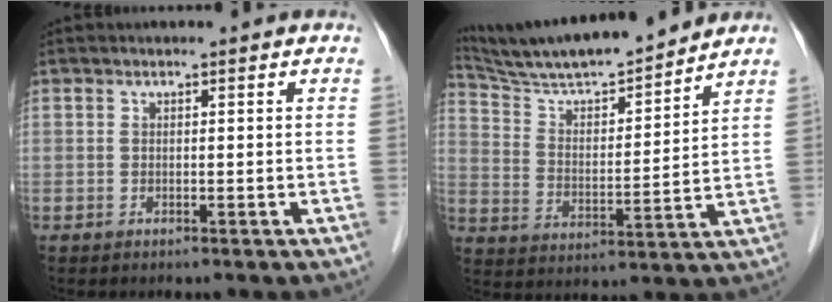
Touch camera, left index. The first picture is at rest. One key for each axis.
{"total": 16.2, "fx": 14.9, "fy": 0.9, "fz": 6.1, "tx": -0.116, "ty": 0.003, "tz": 0.256}